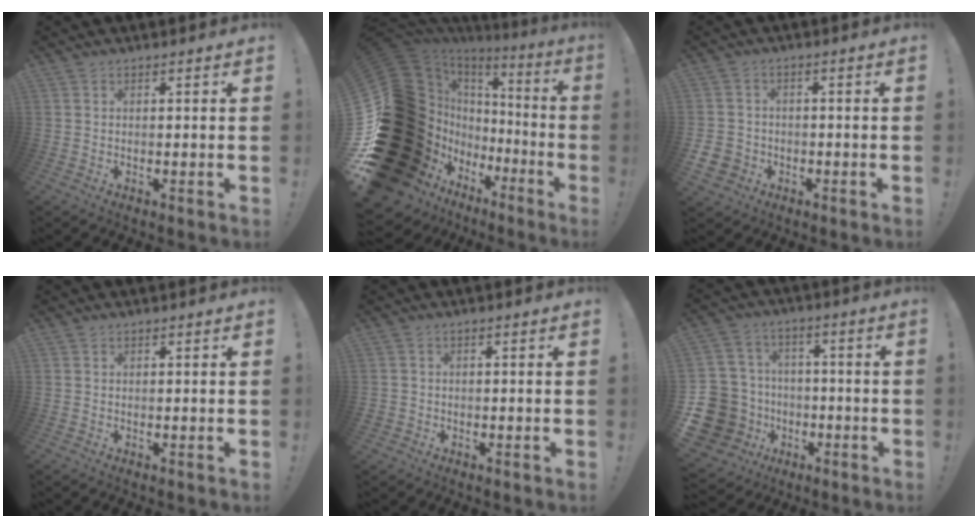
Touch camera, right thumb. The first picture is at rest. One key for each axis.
{"total": 29.3, "fx": -3.9, "fy": 20.8, "fz": 20.3, "tx": -0.325, "ty": -0.048, "tz": 0.038}
{"total": 4.7, "fx": -1.9, "fy": 4.1, "fz": 1.4, "tx": -0.034, "ty": 0.007, "tz": -0.038}
{"total": 0.0}
{"total": 1.3, "fx": -0.3, "fy": 1.2, "fz": 0.4, "tx": -0.007, "ty": 0.001, "tz": -0.006}
{"total": 16.5, "fx": -4.4, "fy": 14.6, "fz": 6.5, "tx": -0.137, "ty": 0.029, "tz": -0.040}